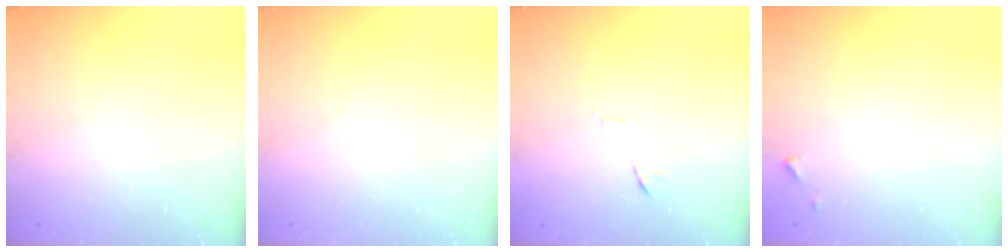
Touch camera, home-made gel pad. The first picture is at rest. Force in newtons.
{"total": 0.0}
{"total": 8.1, "press": 8.0, "slide": 0.7}
{"total": 4.3, "press": 4.2, "slide": 0.5}